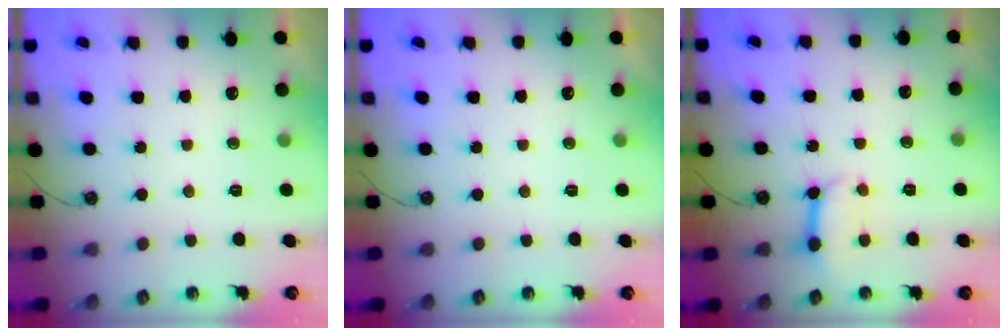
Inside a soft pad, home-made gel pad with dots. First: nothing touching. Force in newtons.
{"total": 0.0}
{"total": 8.4, "press": 8.3, "slide": 0.9}